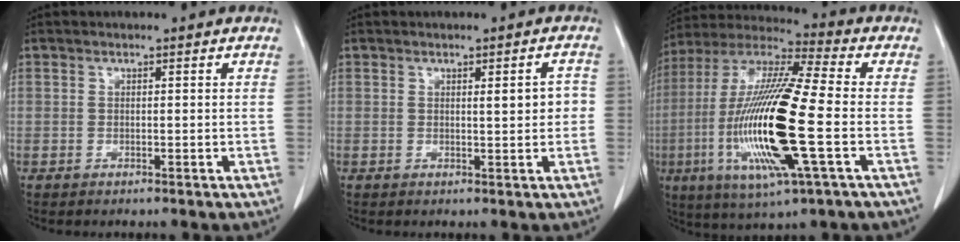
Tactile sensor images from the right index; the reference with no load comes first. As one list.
[{"total": 2.9, "force": [0.3, 0.8, 2.8], "torque": [-0.034, 0.002, 0.005]}, {"total": 21.5, "force": [-4.3, 1.9, 21.0], "torque": [-0.453, -0.021, -0.083]}]